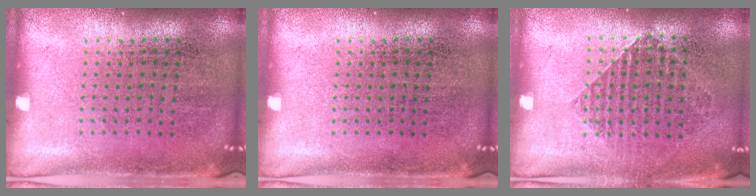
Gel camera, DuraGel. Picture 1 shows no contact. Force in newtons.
{"total": 0.0}
{"total": 1.2, "press": 1.2, "slide": 0.4}